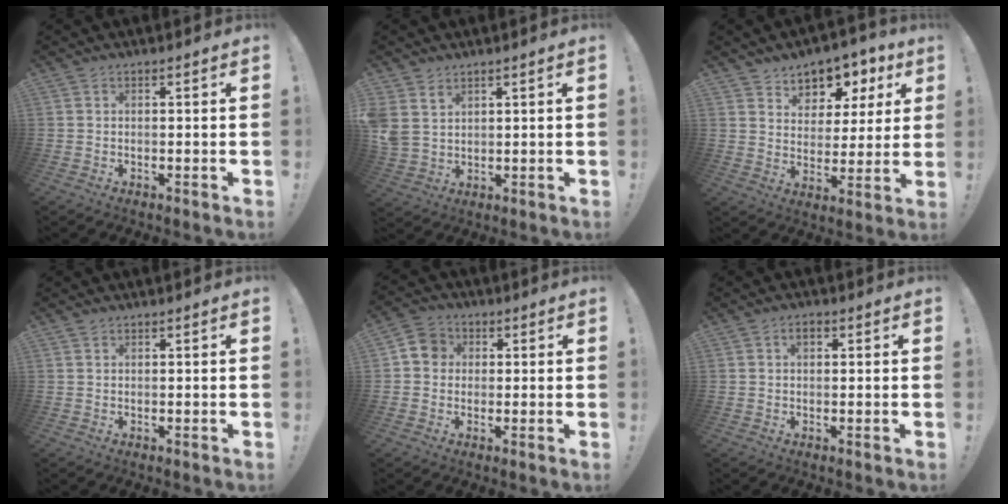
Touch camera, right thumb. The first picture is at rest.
{"total": 5.5, "force": [2.7, 4.2, 2.4], "torque": [-0.054, -0.011, 0.056]}
{"total": 8.1, "force": [5.3, 6.0, 1.6], "torque": [-0.015, -0.048, 0.100]}
{"total": 0.6, "force": [0.5, 0.3, 0.1], "torque": [0.002, -0.002, 0.009]}
{"total": 6.3, "force": [0.6, 5.9, 2.3], "torque": [-0.032, 0.011, 0.015]}
{"total": 2.0, "force": [0.6, 1.2, 1.5], "torque": [-0.025, 0.004, 0.007]}